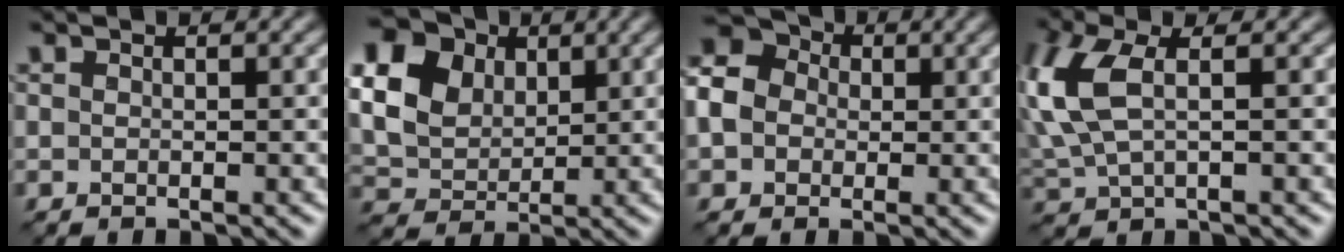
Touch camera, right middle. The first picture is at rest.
{"total": 17.2, "force": [6.6, 13.9, 7.6], "torque": [-0.208, 0.029, 0.103]}
{"total": 8.0, "force": [0.5, 7.1, 3.8], "torque": [-0.091, 0.032, -0.025]}
{"total": 6.9, "force": [1.3, 3.4, 5.8], "torque": [-0.171, 0.008, 0.027]}